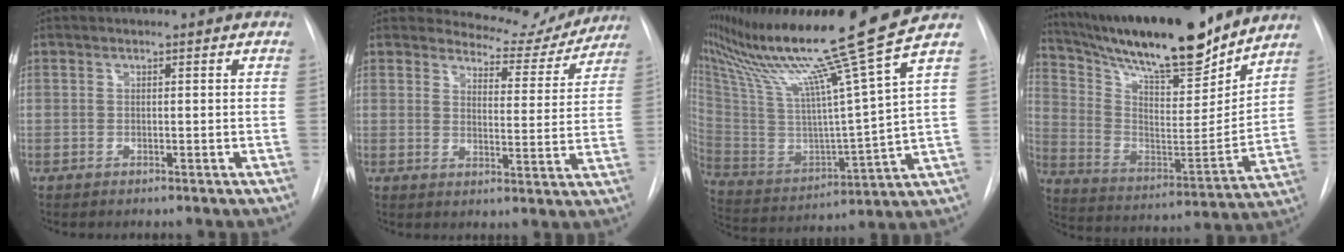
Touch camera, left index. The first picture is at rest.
{"total": 9.7, "force": [9.3, 2.9, 0.2], "torque": [0.008, -0.024, 0.107]}
{"total": 22.6, "force": [17.4, -4.1, 13.8], "torque": [-0.246, -0.053, 0.295]}
{"total": 24.7, "force": [21.1, 4.1, 12.3], "torque": [-0.224, -0.015, 0.337]}